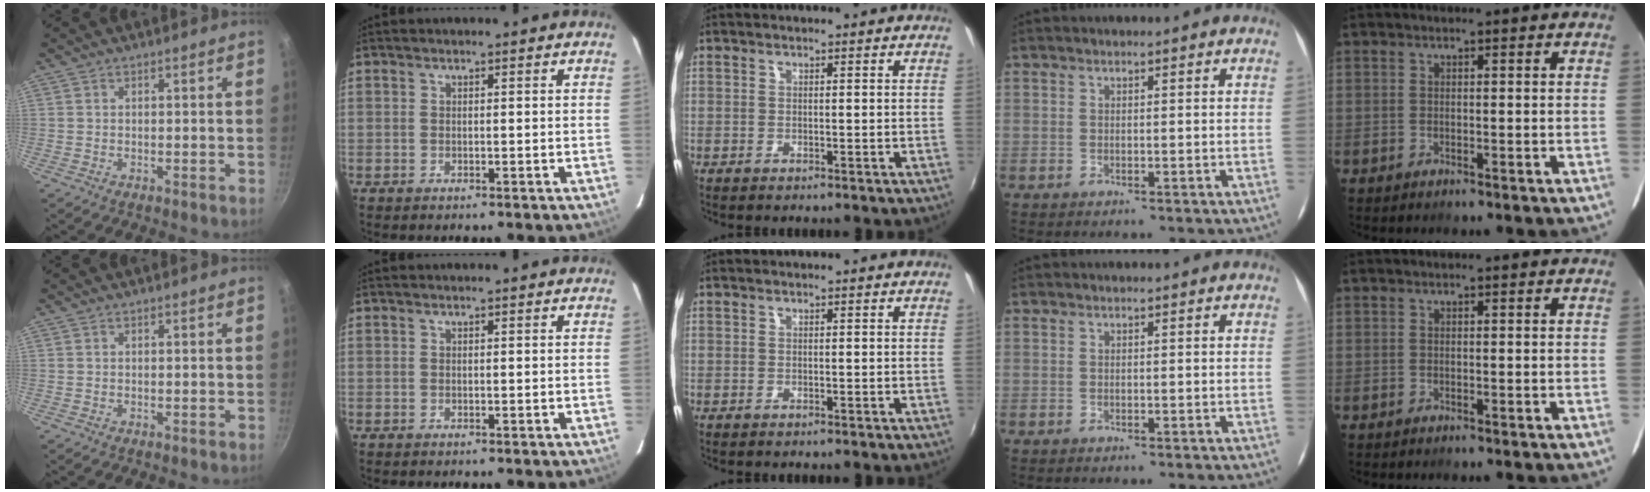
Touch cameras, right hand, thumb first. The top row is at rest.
{}